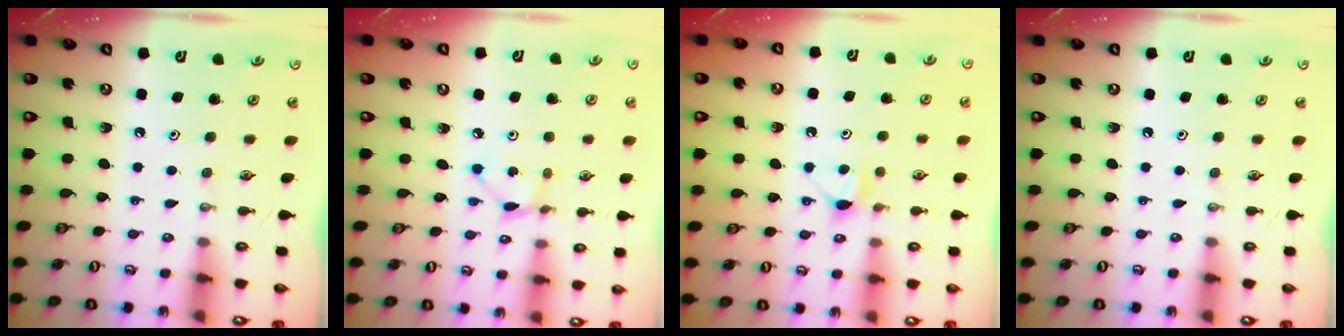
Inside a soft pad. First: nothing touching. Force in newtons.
{"total": 3.3, "press": 3.3, "slide": 0.4}
{"total": 6.1, "press": 6.1, "slide": 0.6}
{"total": 0.0}